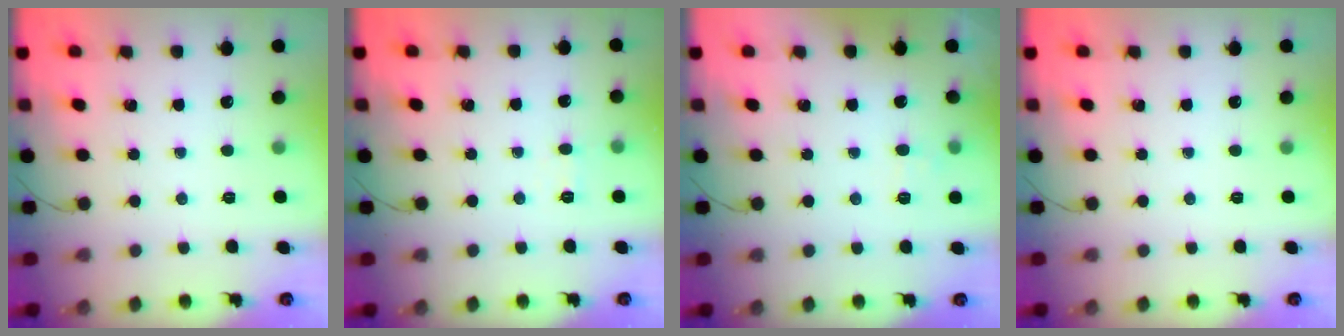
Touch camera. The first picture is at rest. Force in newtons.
{"total": 4.3, "press": 4.2, "slide": 1.2}
{"total": 3.8, "press": 3.4, "slide": 1.7}
{"total": 0.0}